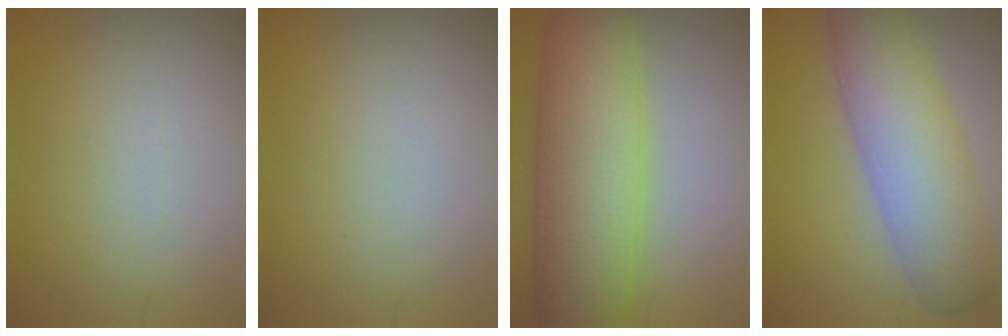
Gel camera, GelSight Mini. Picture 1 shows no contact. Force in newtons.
{"total": 0.0}
{"total": 10.9, "press": 10.9, "slide": 0.2}
{"total": 8.3, "press": 8.3, "slide": 0.2}